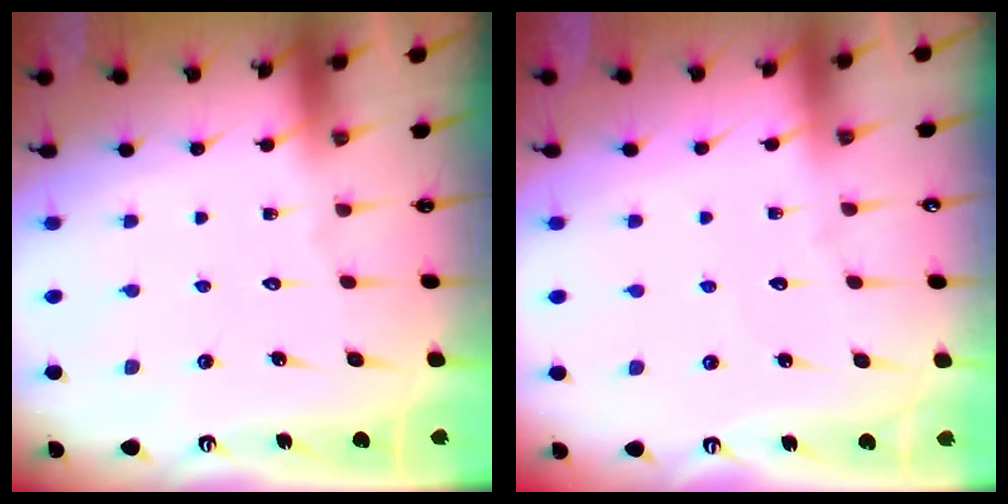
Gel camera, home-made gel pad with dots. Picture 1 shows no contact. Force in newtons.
{"total": 2.4, "press": 2.4, "slide": 0.2}